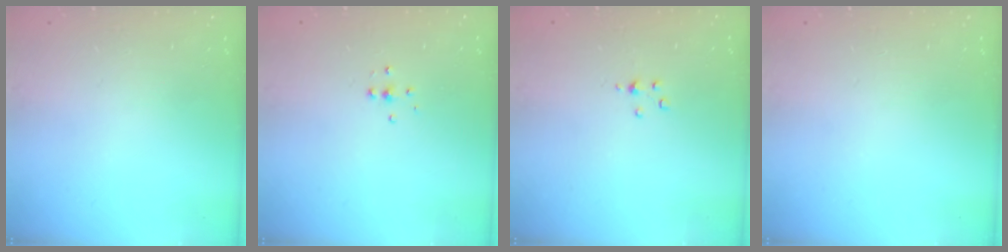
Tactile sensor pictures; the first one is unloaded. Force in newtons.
{"total": 4.7, "press": 4.6, "slide": 0.5}
{"total": 2.9, "press": 2.8, "slide": 0.4}
{"total": 0.0}